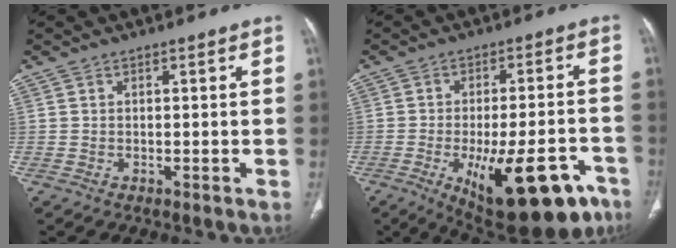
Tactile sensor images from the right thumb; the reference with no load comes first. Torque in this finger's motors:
{"motor_torque": [3.32, 1.69, 1.34, -1.43, 0.50]}